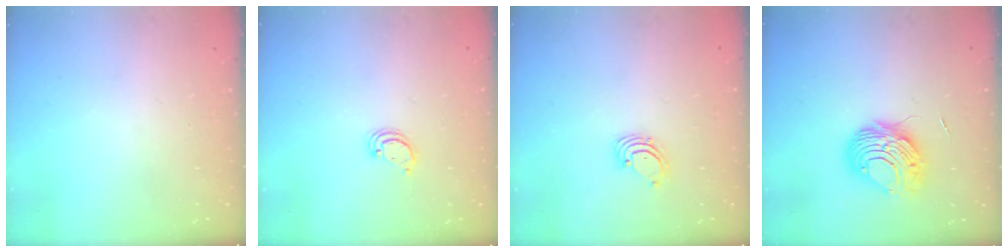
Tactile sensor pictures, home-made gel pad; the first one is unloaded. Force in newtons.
{"total": 2.6, "press": 2.6, "slide": 0.2}
{"total": 1.6, "press": 1.6, "slide": 0.1}
{"total": 8.7, "press": 8.7, "slide": 0.8}